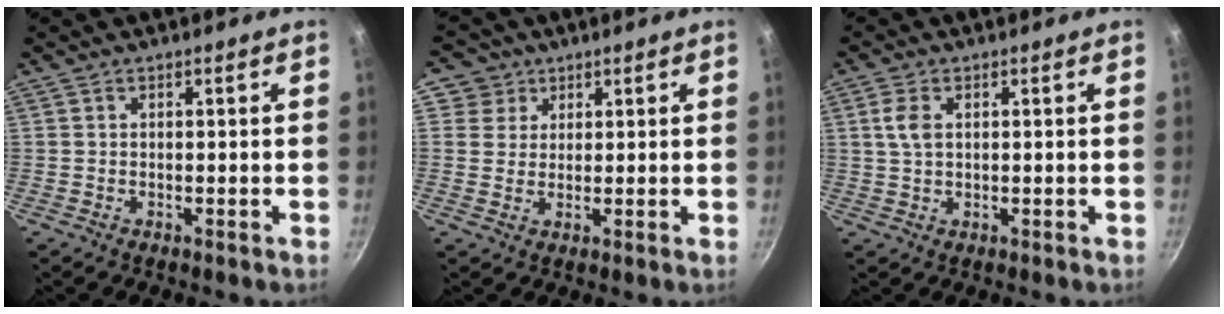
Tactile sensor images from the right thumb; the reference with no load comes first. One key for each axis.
{"total": 4.8, "fx": 2.2, "fy": 4.3, "fz": 0.3, "tx": 0.041, "ty": 0.001, "tz": 0.029}
{"total": 3.8, "fx": 1.1, "fy": 2.3, "fz": 2.8, "tx": -0.055, "ty": -0.001, "tz": 0.021}